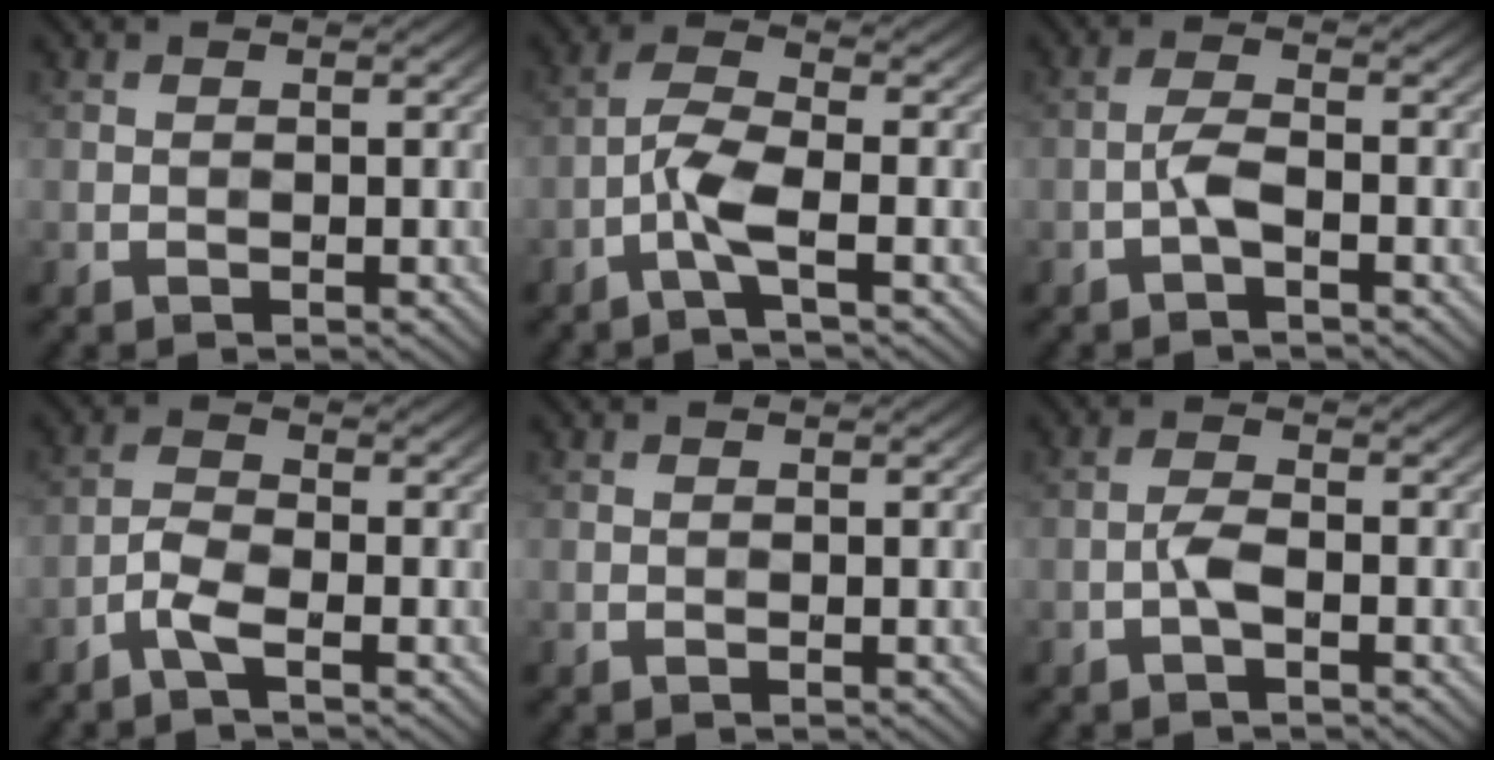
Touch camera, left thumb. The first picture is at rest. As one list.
[{"total": 4.3, "force": [-2.0, 0.9, 3.7], "torque": [-0.083, 0.007, -0.053]}, {"total": 2.4, "force": [-1.1, 0.7, 2.1], "torque": [-0.048, 0.006, -0.028]}, {"total": 3.0, "force": [-2.0, 0.7, 2.1], "torque": [-0.055, 0.001, -0.051]}, {"total": 0.0}, {"total": 2.2, "force": [-0.9, 0.7, 1.9], "torque": [-0.043, 0.004, -0.023]}]